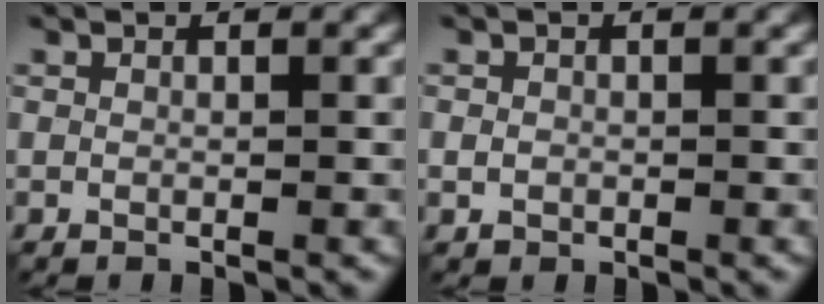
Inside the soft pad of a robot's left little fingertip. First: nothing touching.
{"total": 1.0, "force": [-0.3, 0.9, 0.4], "torque": [-0.006, -0.002, -0.009]}